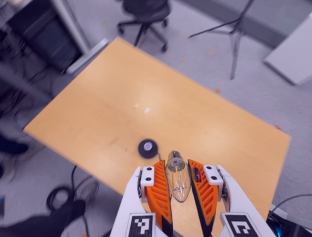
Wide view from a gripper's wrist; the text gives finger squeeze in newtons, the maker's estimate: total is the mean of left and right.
{"total": 13.1, "left": 13.4, "right": 12.8}